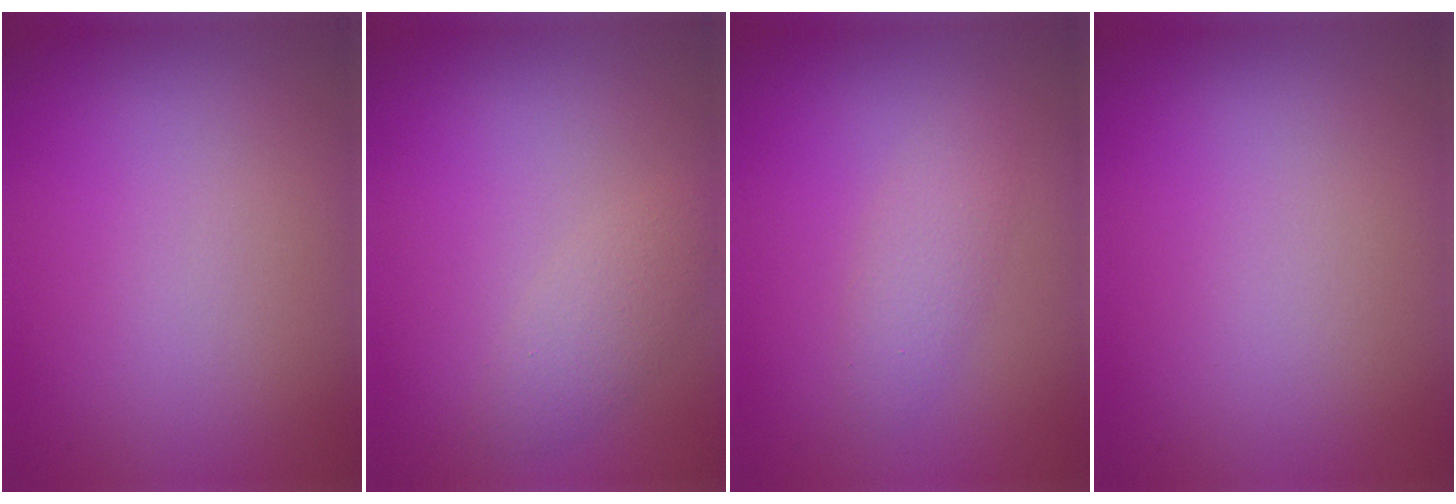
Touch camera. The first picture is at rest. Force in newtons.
{"total": 2.0, "press": 2.0, "slide": 0.1}
{"total": 1.9, "press": 1.9, "slide": 0.1}
{"total": 0.0}